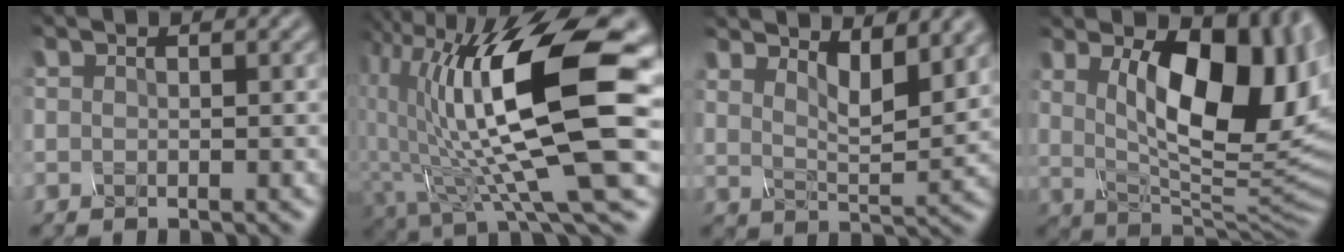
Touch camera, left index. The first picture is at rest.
{"total": 14.8, "force": [1.4, 4.3, 14.0], "torque": [-0.238, -0.008, 0.025]}
{"total": 5.0, "force": [3.3, 1.6, 3.4], "torque": [-0.057, -0.006, 0.057]}
{"total": 13.6, "force": [3.0, 6.4, 11.6], "torque": [-0.151, -0.007, 0.049]}